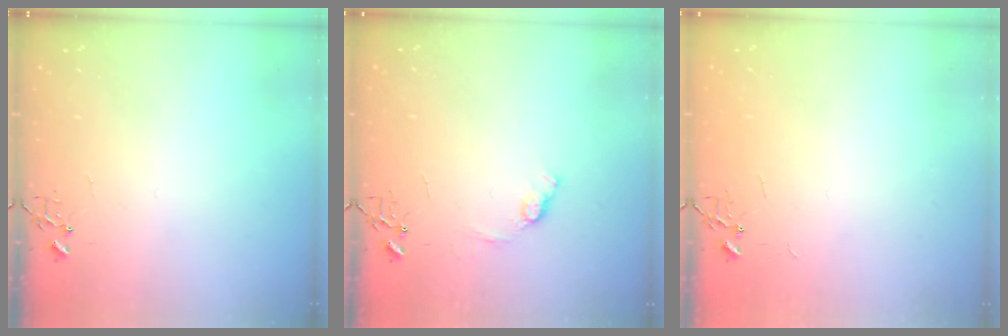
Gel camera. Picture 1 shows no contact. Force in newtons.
{"total": 7.2, "press": 7.1, "slide": 0.8}
{"total": 1.8, "press": 1.8, "slide": 0.2}